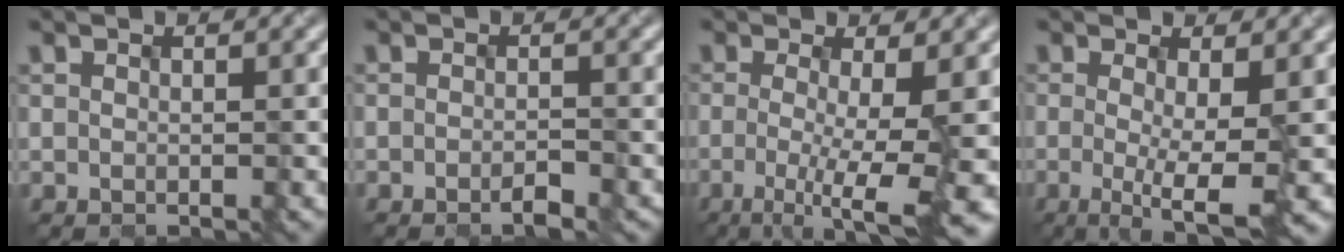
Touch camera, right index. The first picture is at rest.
{"total": 1.4, "force": [-1.1, 0.3, 0.9], "torque": [-0.017, -0.005, -0.013]}
{"total": 8.1, "force": [-1.3, 1.7, 7.8], "torque": [-0.099, -0.011, -0.019]}
{"total": 4.8, "force": [-0.7, 0.9, 4.7], "torque": [-0.066, -0.012, -0.008]}